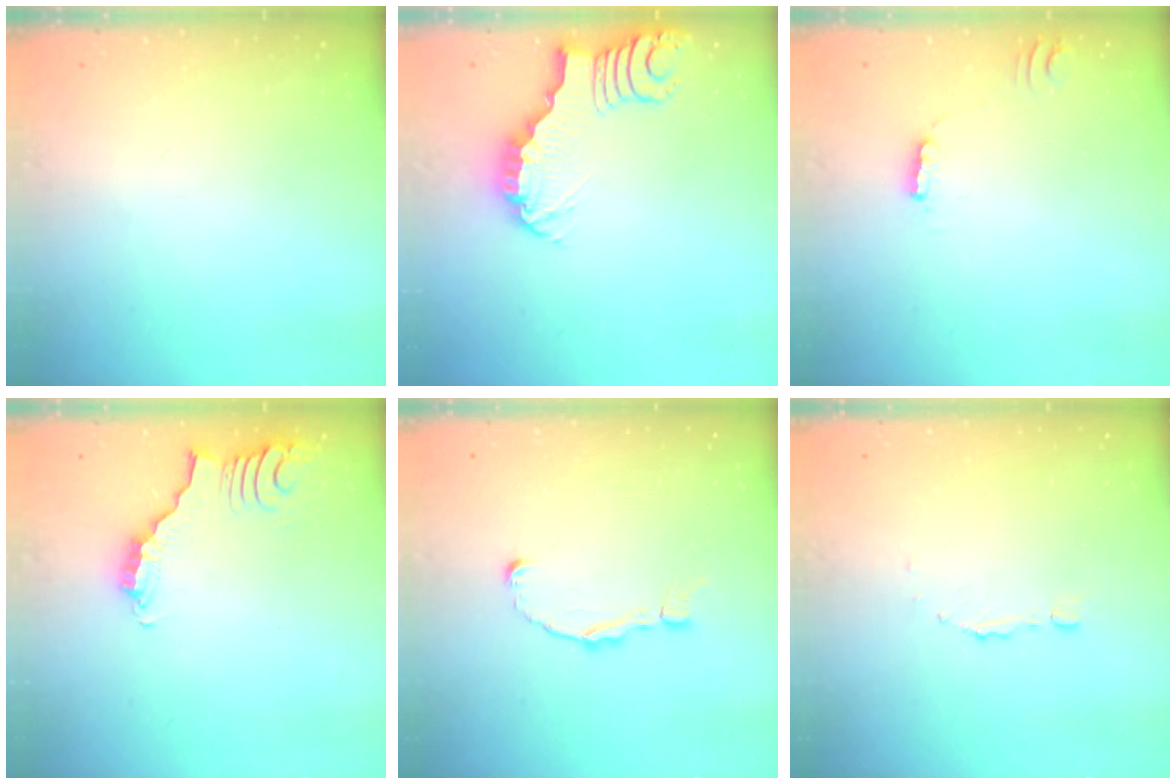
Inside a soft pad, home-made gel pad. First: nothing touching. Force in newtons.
{"total": 3.5, "press": 3.4, "slide": 0.4}
{"total": 3.5, "press": 3.5, "slide": 0.4}
{"total": 2.5, "press": 2.5, "slide": 0.3}
{"total": 2.4, "press": 2.4, "slide": 0.2}
{"total": 1.7, "press": 1.7, "slide": 0.2}